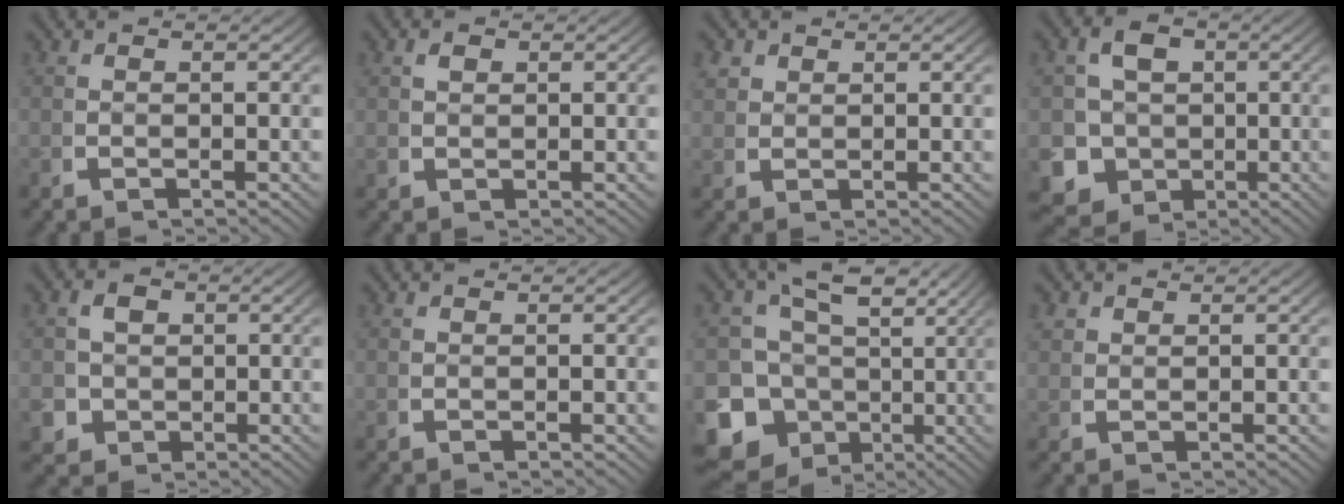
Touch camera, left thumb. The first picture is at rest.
{"total": 1.3, "force": [0.8, 0.9, 0.6], "torque": [-0.015, -0.003, 0.022]}
{"total": 2.1, "force": [1.5, 1.4, 0.8], "torque": [-0.021, -0.002, 0.035]}
{"total": 13.0, "force": [-3.2, 11.6, 5.1], "torque": [-0.116, -0.051, -0.046]}
{"total": 5.9, "force": [-0.7, 5.3, 2.5], "torque": [-0.056, -0.018, -0.002]}
{"total": 0.0}
{"total": 14.2, "force": [-1.3, 12.4, 6.8], "torque": [-0.152, -0.055, -0.015]}
{"total": 1.6, "force": [1.2, 1.0, 0.5], "torque": [-0.016, -0.003, 0.029]}